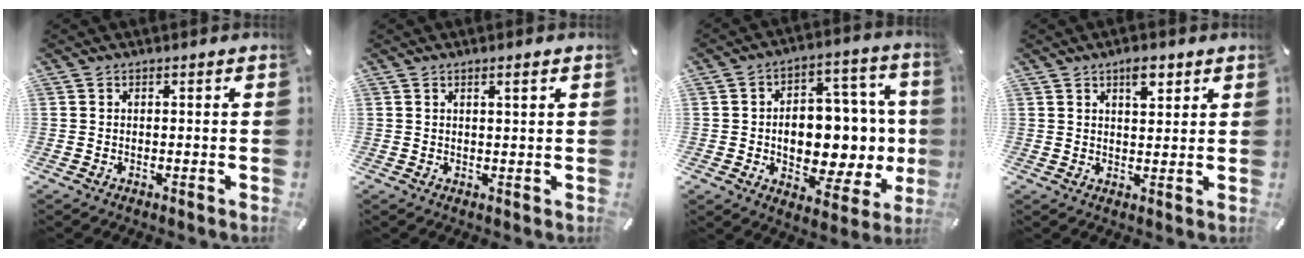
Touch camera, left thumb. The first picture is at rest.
{"total": 1.8, "force": [1.1, 0.0, 1.4], "torque": [-0.029, -0.001, 0.018]}
{"total": 14.7, "force": [-0.6, 9.9, 10.8], "torque": [-0.133, -0.009, -0.003]}
{"total": 4.5, "force": [2.8, 2.1, 2.9], "torque": [-0.038, -0.009, 0.044]}